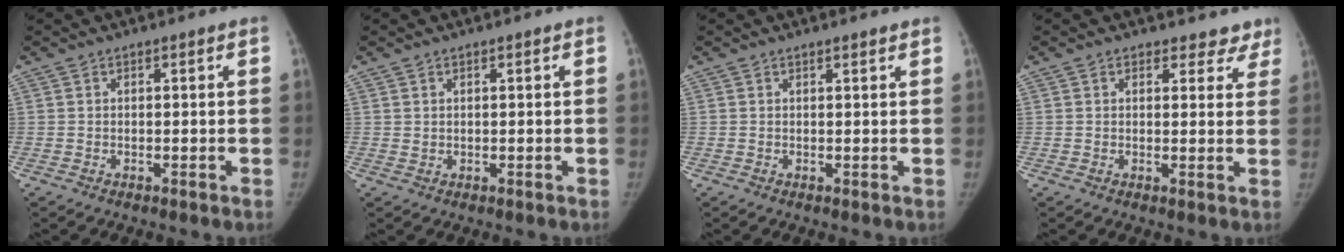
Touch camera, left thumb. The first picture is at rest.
{"total": 0.7, "force": [0.5, 0.5, 0.2], "torque": [0.002, -0.005, 0.010]}
{"total": 1.0, "force": [0.9, 0.1, 0.5], "torque": [-0.007, -0.004, 0.015]}
{"total": 5.5, "force": [4.6, 3.0, 0.7], "torque": [0.036, -0.017, 0.042]}